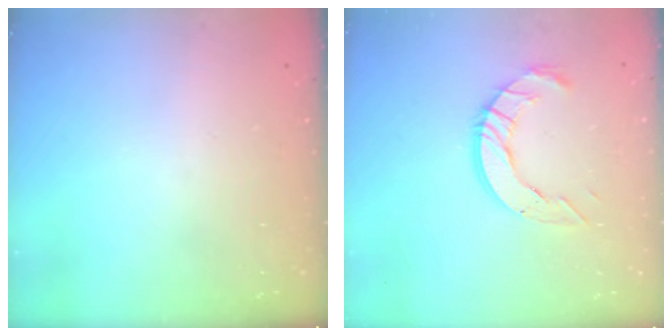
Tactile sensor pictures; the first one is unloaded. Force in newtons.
{"total": 9.7, "press": 9.6, "slide": 0.9}